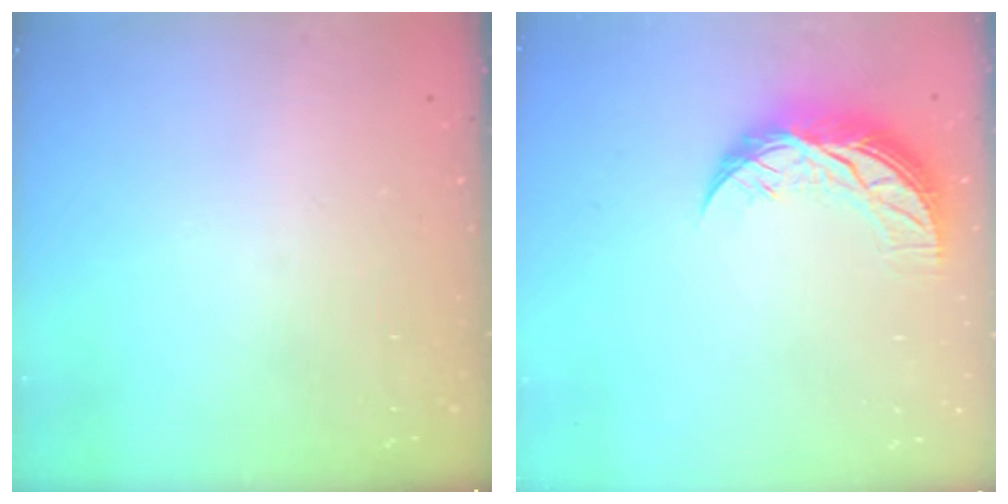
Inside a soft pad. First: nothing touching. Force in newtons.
{"total": 9.3, "press": 9.3, "slide": 0.8}